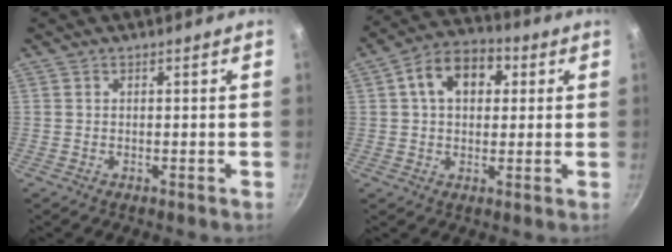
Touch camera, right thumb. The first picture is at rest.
{"total": 11.1, "force": [2.8, 7.8, 7.4], "torque": [-0.089, 0.018, 0.029]}